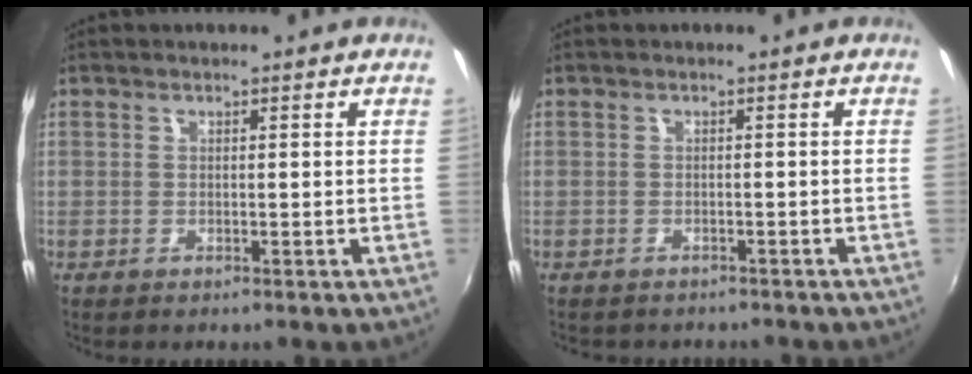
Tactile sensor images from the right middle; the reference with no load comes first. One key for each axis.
{"total": 3.3, "fx": -2.9, "fy": 1.4, "fz": 0.9, "tx": -0.022, "ty": -0.014, "tz": -0.038}